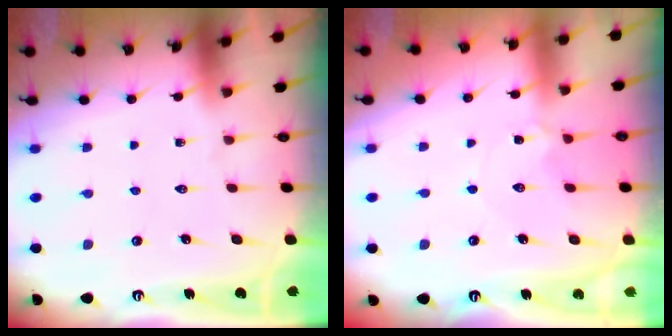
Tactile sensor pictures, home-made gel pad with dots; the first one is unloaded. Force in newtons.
{"total": 2.6, "press": 2.6, "slide": 0.5}